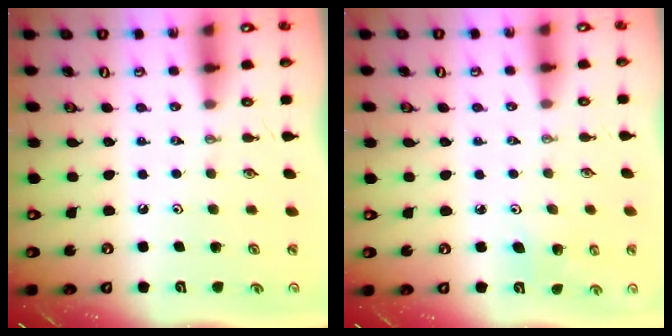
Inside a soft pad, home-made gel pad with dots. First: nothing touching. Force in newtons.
{"total": 4.9, "press": 4.8, "slide": 0.9}